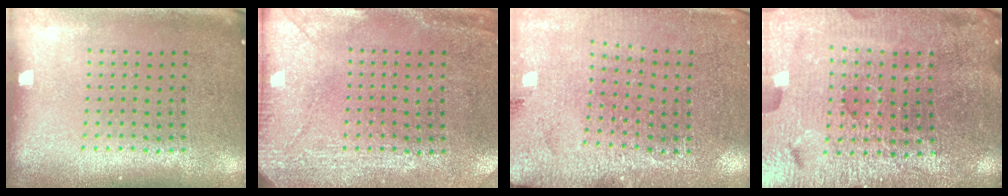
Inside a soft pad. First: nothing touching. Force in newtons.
{"total": 2.9, "press": 2.4, "slide": 1.6}
{"total": 2.7, "press": 2.7, "slide": 0.3}
{"total": 4.8, "press": 4.6, "slide": 1.3}